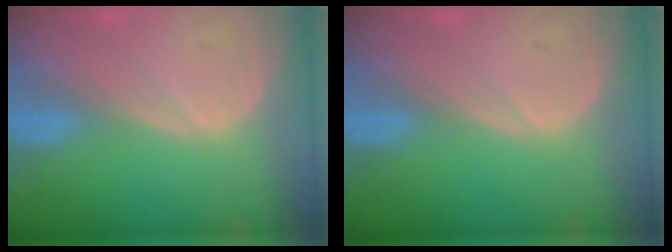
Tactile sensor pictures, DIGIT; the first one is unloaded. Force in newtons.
{"total": 0.0}